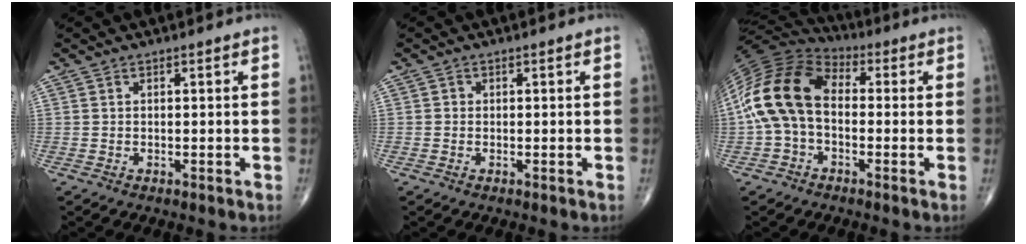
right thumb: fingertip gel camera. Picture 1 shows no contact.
{"total": 0.7, "force": [-0.1, 0.7, 0.2], "torque": [0.001, 0.003, -0.004]}
{"total": 16.4, "force": [-0.3, 10.7, 12.4], "torque": [-0.248, 0.038, -0.018]}